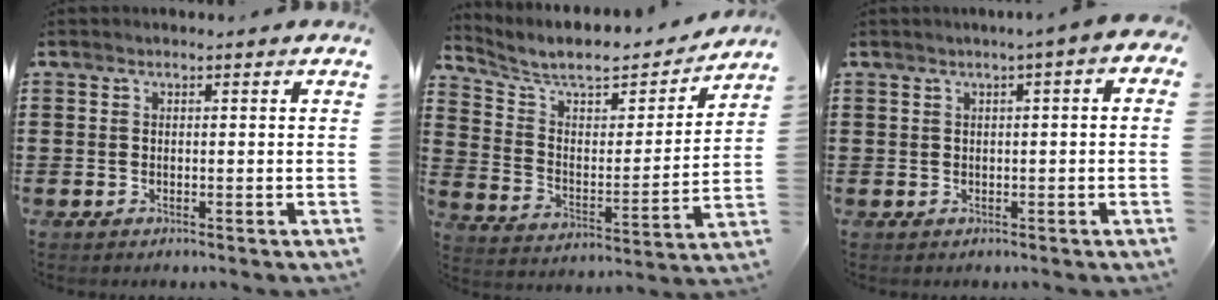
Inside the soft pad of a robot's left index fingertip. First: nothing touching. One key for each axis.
{"total": 8.1, "fx": 7.4, "fy": 1.9, "fz": 2.8, "tx": -0.091, "ty": -0.046, "tz": 0.126}
{"total": 1.4, "fx": -0.2, "fy": 0.2, "fz": 1.3, "tx": -0.023, "ty": -0.002, "tz": -0.004}